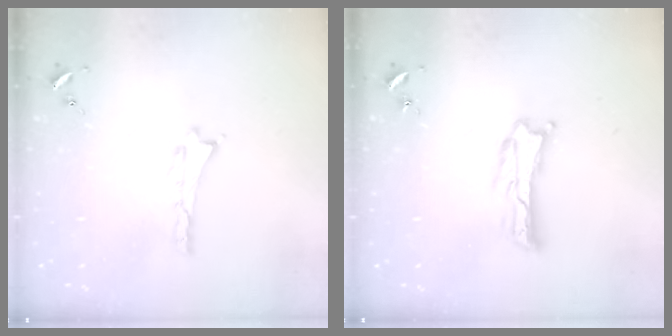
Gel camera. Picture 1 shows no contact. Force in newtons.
{"total": 1.0, "press": 1.0, "slide": 0.2}